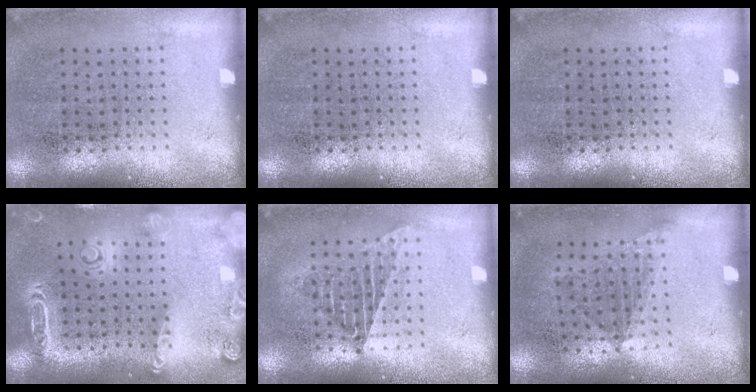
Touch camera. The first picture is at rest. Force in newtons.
{"total": 0.0}
{"total": 0.0}
{"total": 2.1, "press": 2.0, "slide": 0.6}
{"total": 1.3, "press": 1.2, "slide": 0.6}
{"total": 1.1, "press": 0.8, "slide": 0.7}